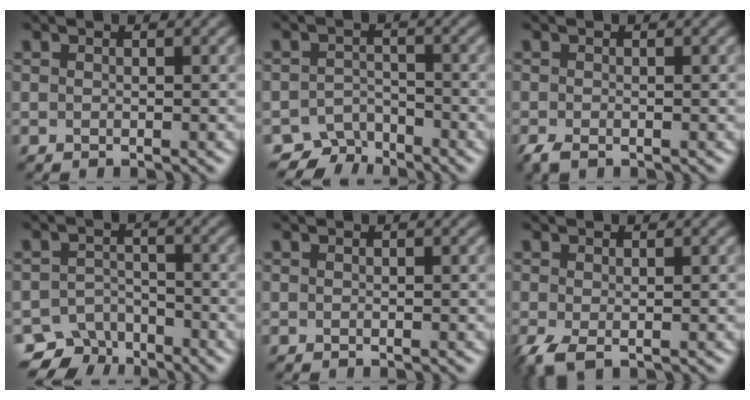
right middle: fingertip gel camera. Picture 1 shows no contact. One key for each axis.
{"total": 3.3, "fx": -3.0, "fy": 1.4, "fz": 0.2, "tx": 0.009, "ty": -0.001, "tz": -0.055}
{"total": 1.6, "fx": -1.2, "fy": 0.5, "fz": 0.9, "tx": -0.022, "ty": -0.009, "tz": -0.026}
{"total": 4.8, "fx": -3.9, "fy": 2.7, "fz": 0.8, "tx": 0.001, "ty": -0.008, "tz": -0.065}
{"total": 0.0}
{"total": 2.1, "fx": -0.9, "fy": 0.9, "fz": 1.7, "tx": -0.047, "ty": -0.009, "tz": -0.020}